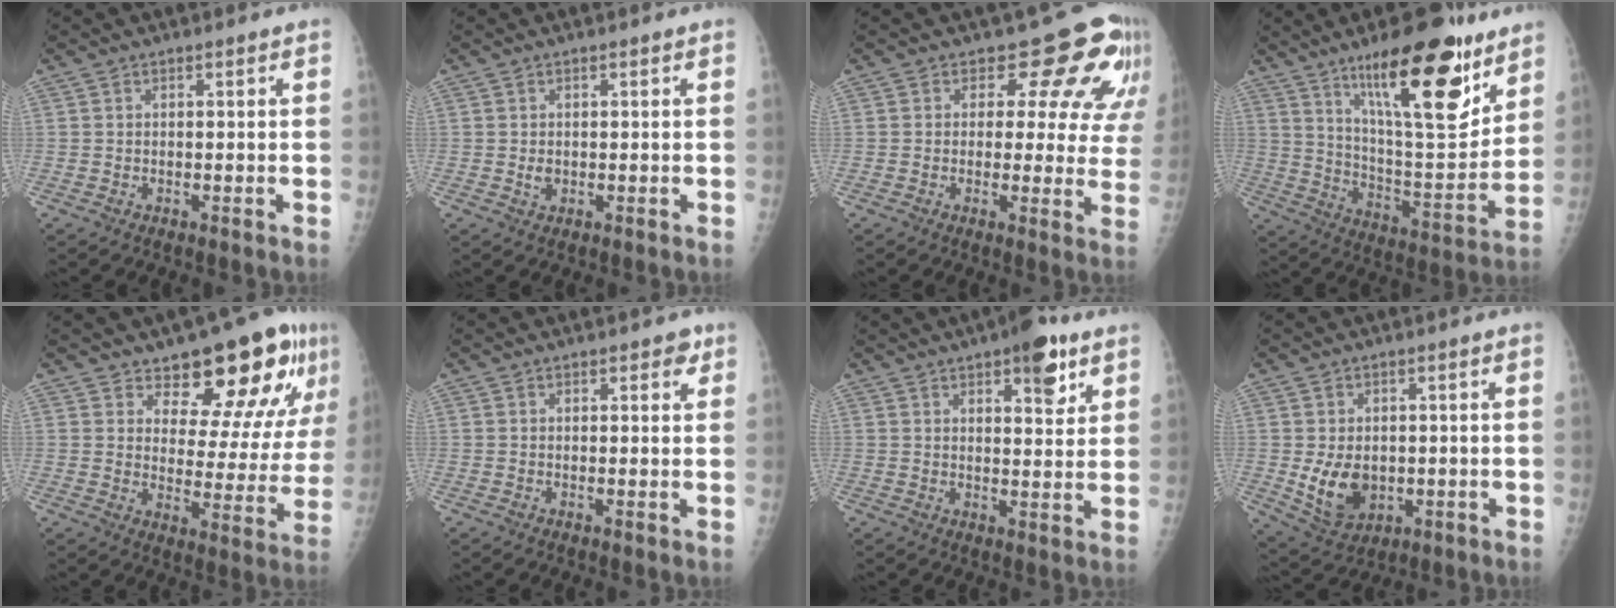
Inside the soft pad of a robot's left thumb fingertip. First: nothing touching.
{"total": 1.5, "force": [0.1, 1.2, 0.9], "torque": [-0.010, -0.001, 0.005]}
{"total": 13.0, "force": [8.2, 7.5, 6.7], "torque": [-0.018, -0.036, 0.070]}
{"total": 23.2, "force": [13.9, 6.9, 17.3], "torque": [-0.231, -0.075, 0.229]}
{"total": 17.6, "force": [11.3, 7.0, 11.6], "torque": [-0.110, -0.074, 0.153]}
{"total": 2.1, "force": [1.3, 1.1, 1.4], "torque": [-0.003, -0.004, 0.012]}
{"total": 8.8, "force": [5.1, 3.3, 6.4], "torque": [-0.068, -0.023, 0.067]}
{"total": 8.4, "force": [-0.6, 6.3, 5.5], "torque": [-0.075, -0.012, 0.010]}